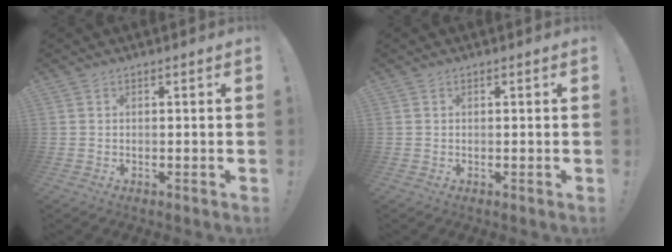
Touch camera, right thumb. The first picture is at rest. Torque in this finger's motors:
{"motor_torque": [-0.07, -0.23, -0.10, 0.19, -0.03]}